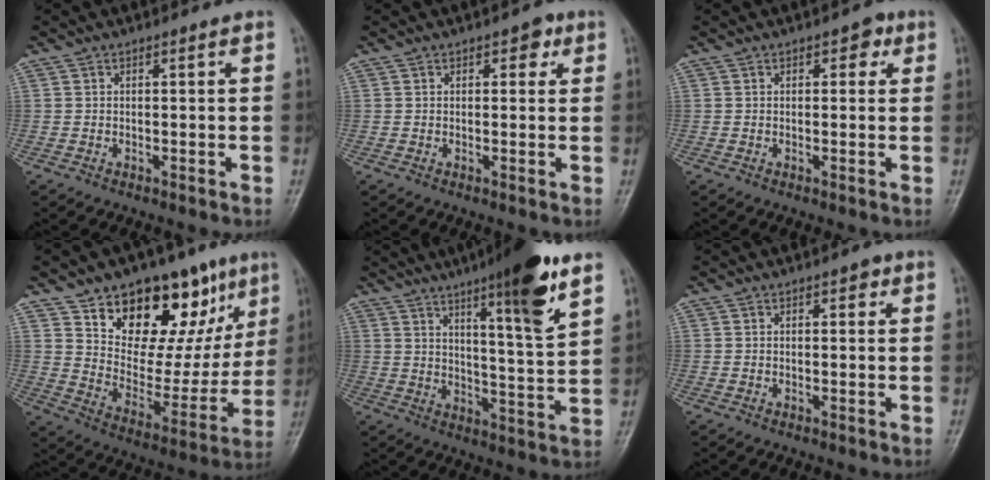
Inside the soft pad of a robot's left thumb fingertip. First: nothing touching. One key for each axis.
{"total": 2.5, "fx": 1.2, "fy": 1.6, "fz": 1.5, "tx": -0.001, "ty": 0.000, "tz": 0.010}
{"total": 2.5, "fx": 1.0, "fy": 1.6, "fz": 1.6, "tx": 0.000, "ty": 0.002, "tz": 0.007}
{"total": 23.1, "fx": 12.9, "fy": 12.6, "fz": 14.4, "tx": -0.140, "ty": -0.043, "tz": 0.208}
{"total": 15.5, "fx": 9.2, "fy": 1.9, "fz": 12.3, "tx": -0.175, "ty": -0.052, "tz": 0.140}
{"total": 1.5, "fx": 0.8, "fy": 0.9, "fz": 1.0, "tx": -0.002, "ty": 0.000, "tz": 0.006}